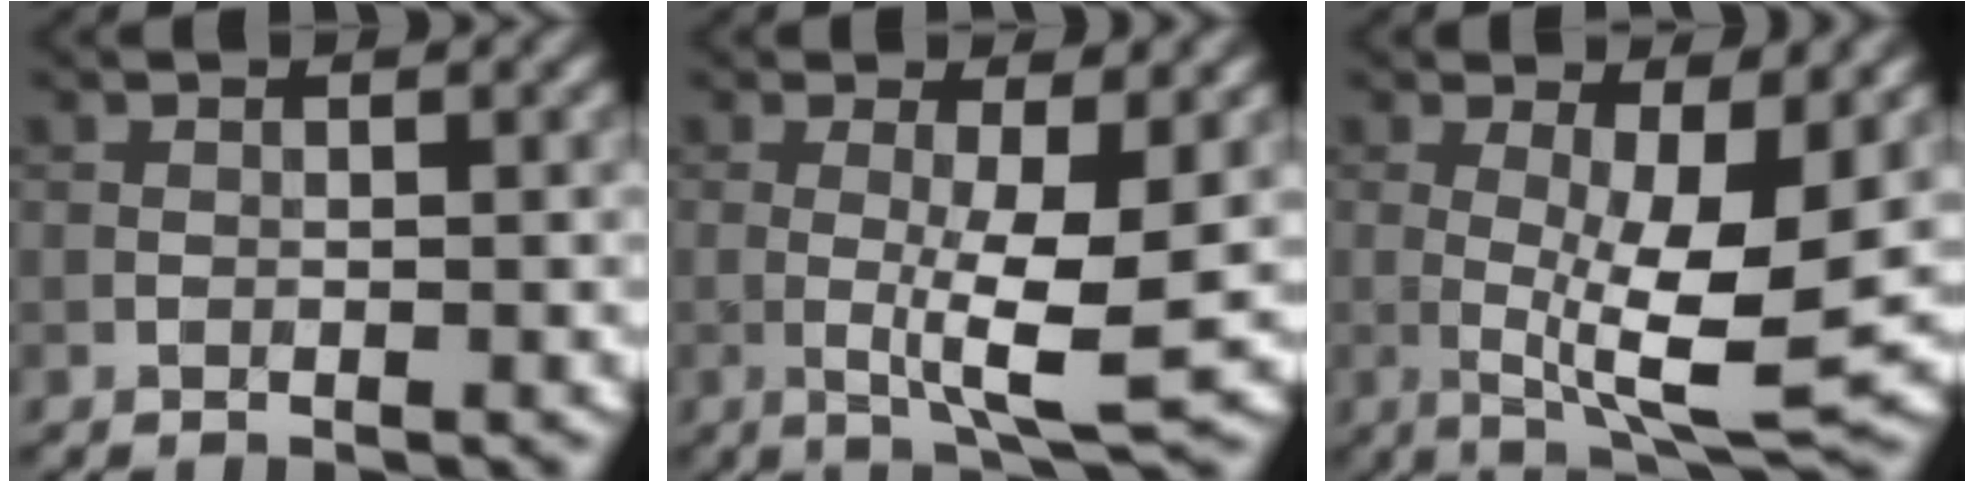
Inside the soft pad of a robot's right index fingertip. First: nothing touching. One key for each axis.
{"total": 5.3, "fx": -0.1, "fy": 0.9, "fz": 5.3, "tx": -0.086, "ty": -0.014, "tz": 0.001}
{"total": 7.5, "fx": 0.0, "fy": 1.8, "fz": 7.3, "tx": -0.114, "ty": -0.015, "tz": 0.007}